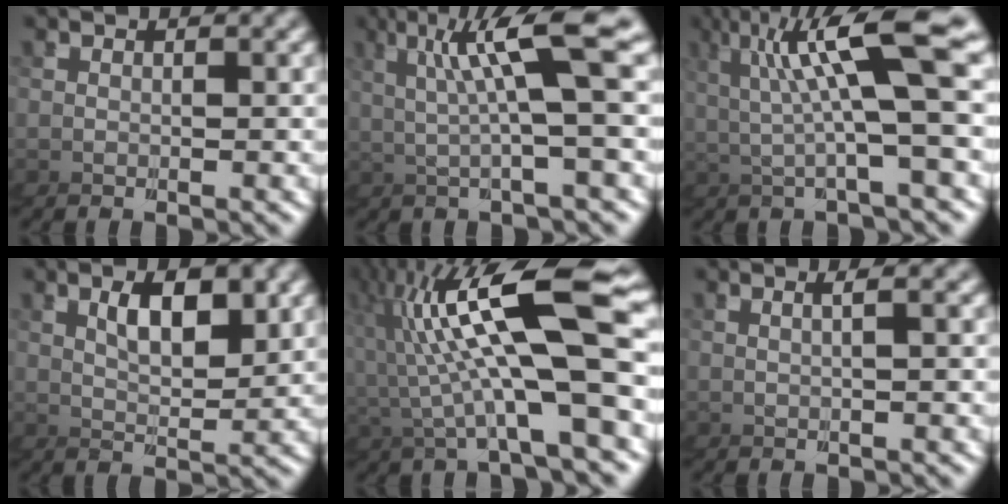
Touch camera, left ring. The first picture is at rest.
{"total": 4.5, "force": [2.0, -1.8, 3.6], "torque": [-0.057, 0.039, 0.022]}
{"total": 6.0, "force": [1.9, 0.0, 5.7], "torque": [-0.095, 0.035, 0.025]}
{"total": 4.0, "force": [3.2, -1.9, -1.4], "torque": [0.003, 0.025, 0.038]}
{"total": 10.0, "force": [2.7, 2.9, 9.2], "torque": [-0.165, 0.036, 0.035]}
{"total": 2.0, "force": [-0.3, -2.0, 0.0], "torque": [-0.021, 0.007, 0.003]}